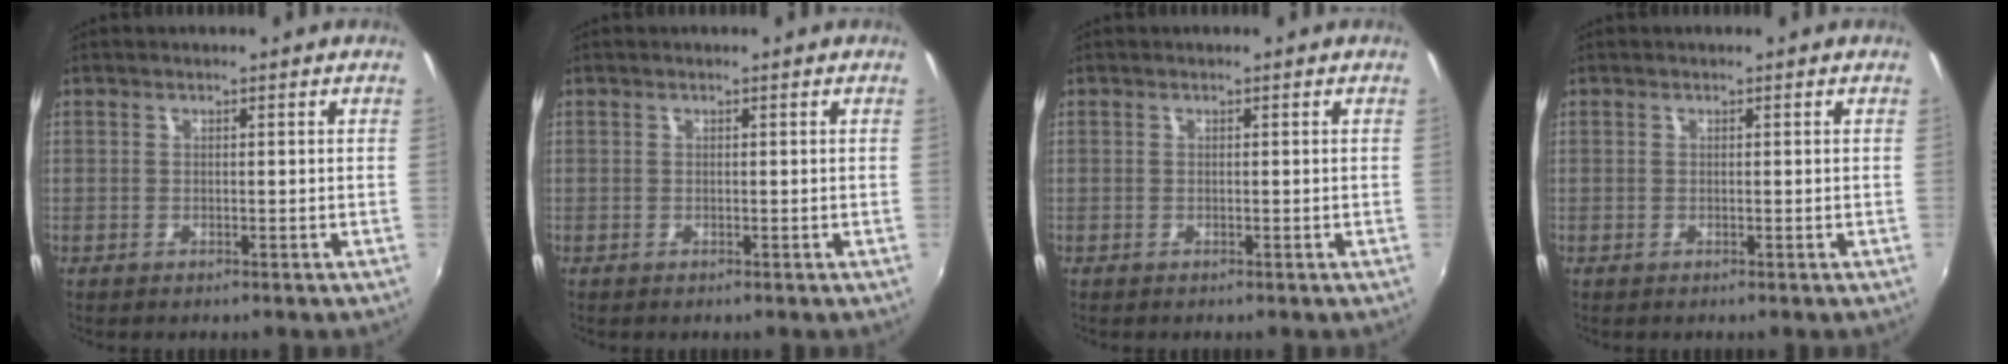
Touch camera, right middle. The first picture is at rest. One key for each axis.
{"total": 0.0}
{"total": 0.0}
{"total": 0.0}